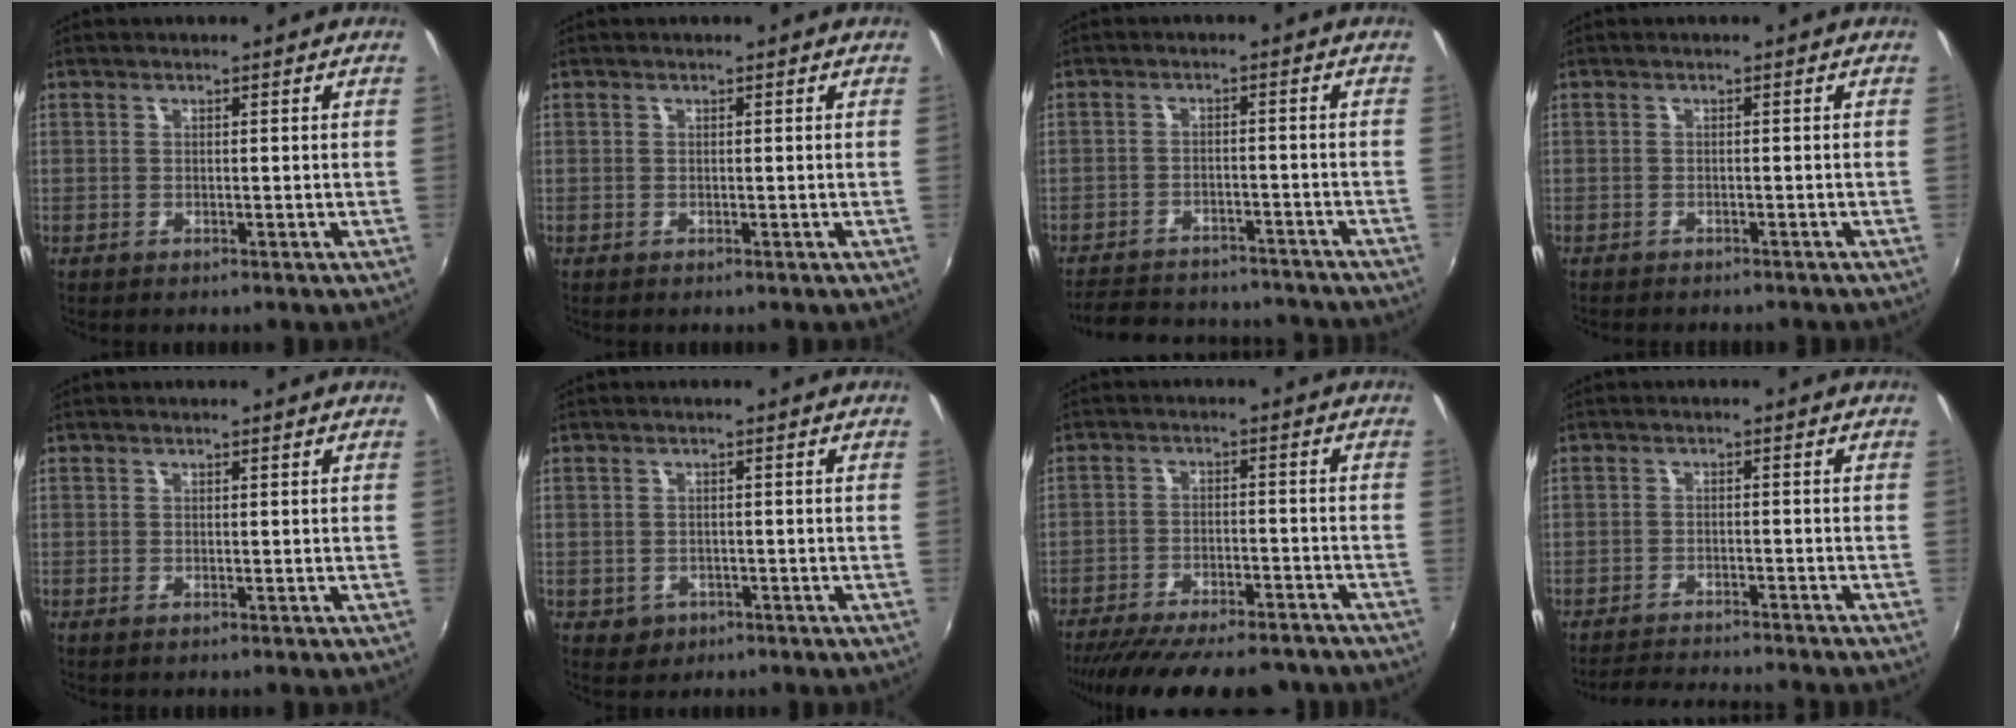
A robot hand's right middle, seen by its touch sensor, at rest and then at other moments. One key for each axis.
{"total": 0.0}
{"total": 17.9, "fx": -15.8, "fy": 5.5, "fz": 6.3, "tx": -0.137, "ty": 0.011, "tz": -0.207}
{"total": 2.9, "fx": -2.7, "fy": 0.7, "fz": 0.9, "tx": -0.023, "ty": -0.011, "tz": -0.039}
{"total": 0.0}
{"total": 3.1, "fx": -1.1, "fy": 2.8, "fz": 0.9, "tx": -0.025, "ty": -0.002, "tz": -0.011}
{"total": 20.5, "fx": -17.4, "fy": 6.0, "fz": 9.2, "tx": -0.182, "ty": -0.019, "tz": -0.237}
{"total": 7.2, "fx": -6.8, "fy": -0.4, "fz": 2.2, "tx": -0.056, "ty": -0.007, "tz": -0.105}